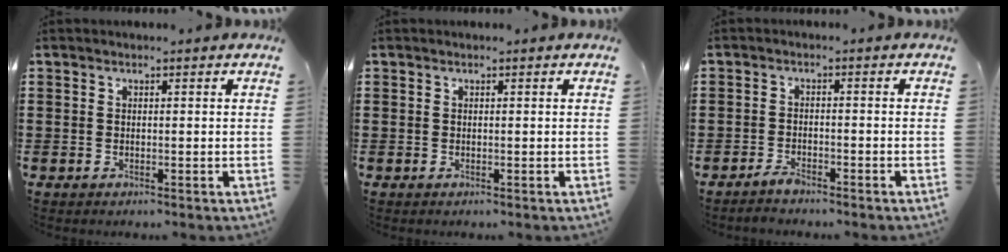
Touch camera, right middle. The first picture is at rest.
{"total": 0.0}
{"total": 2.1, "force": [-1.9, 0.4, 0.8], "torque": [-0.017, 0.003, -0.038]}